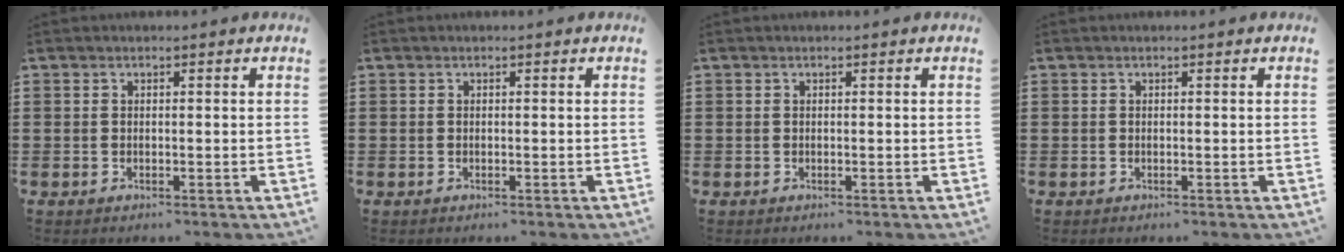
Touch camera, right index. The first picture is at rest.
{"total": 0.0}
{"total": 0.0}
{"total": 0.0}